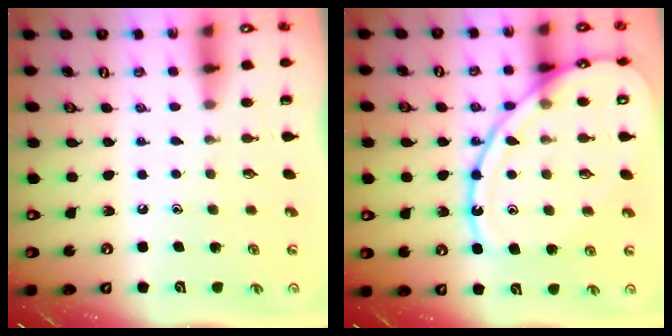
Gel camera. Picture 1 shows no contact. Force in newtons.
{"total": 17.3, "press": 17.2, "slide": 1.8}